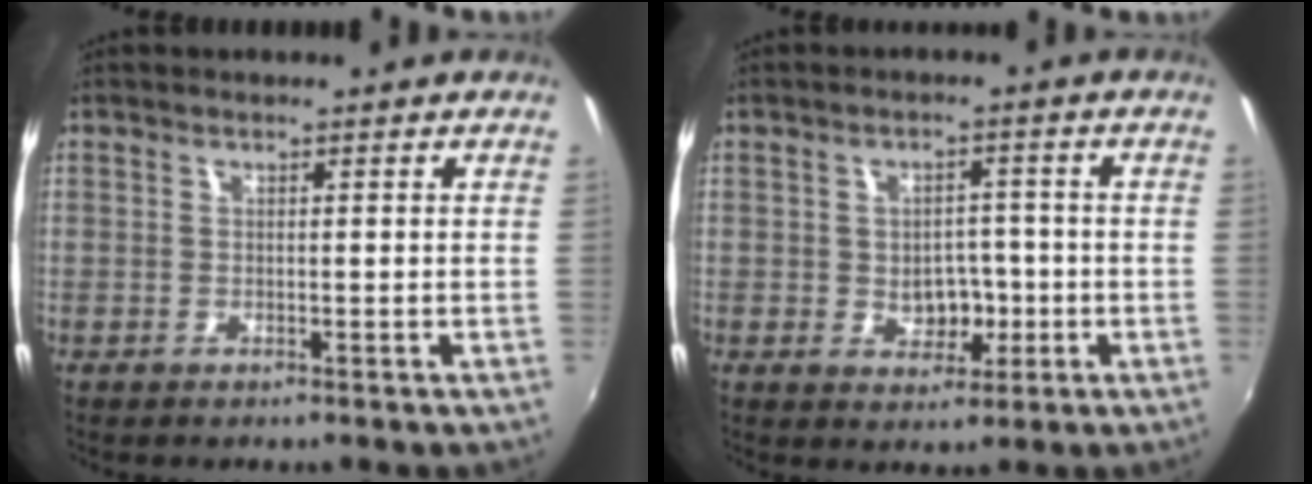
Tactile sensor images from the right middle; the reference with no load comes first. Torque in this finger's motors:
{"motor_torque": [0.87, -0.51, 0.01, 0.03]}